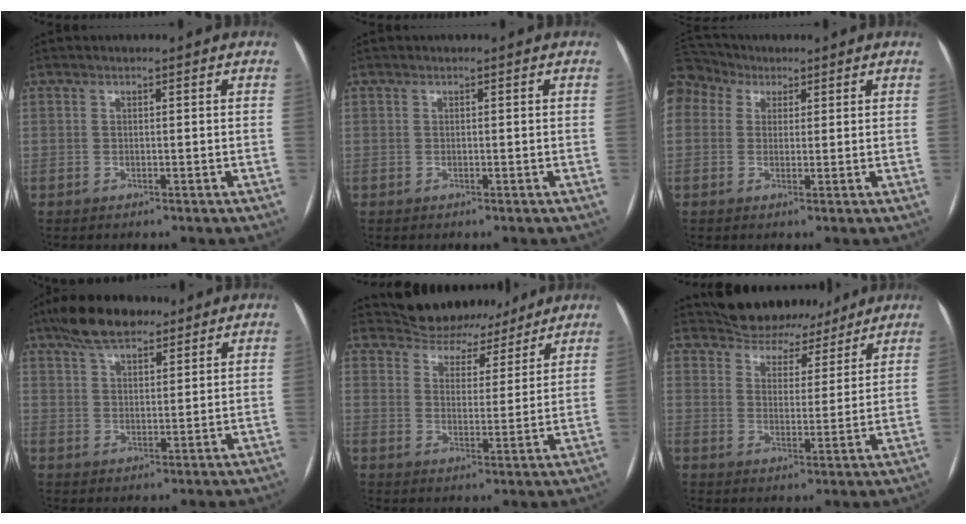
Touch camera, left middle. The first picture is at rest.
{"total": 0.0}
{"total": 9.1, "force": [5.0, 7.0, 3.1], "torque": [-0.084, 0.057, 0.097]}
{"total": 8.5, "force": [6.4, 3.2, 4.6], "torque": [-0.086, 0.020, 0.111]}
{"total": 10.9, "force": [9.9, 4.3, 1.1], "torque": [-0.005, 0.015, 0.140]}
{"total": 10.7, "force": [9.8, 4.2, 1.2], "torque": [-0.006, 0.016, 0.137]}